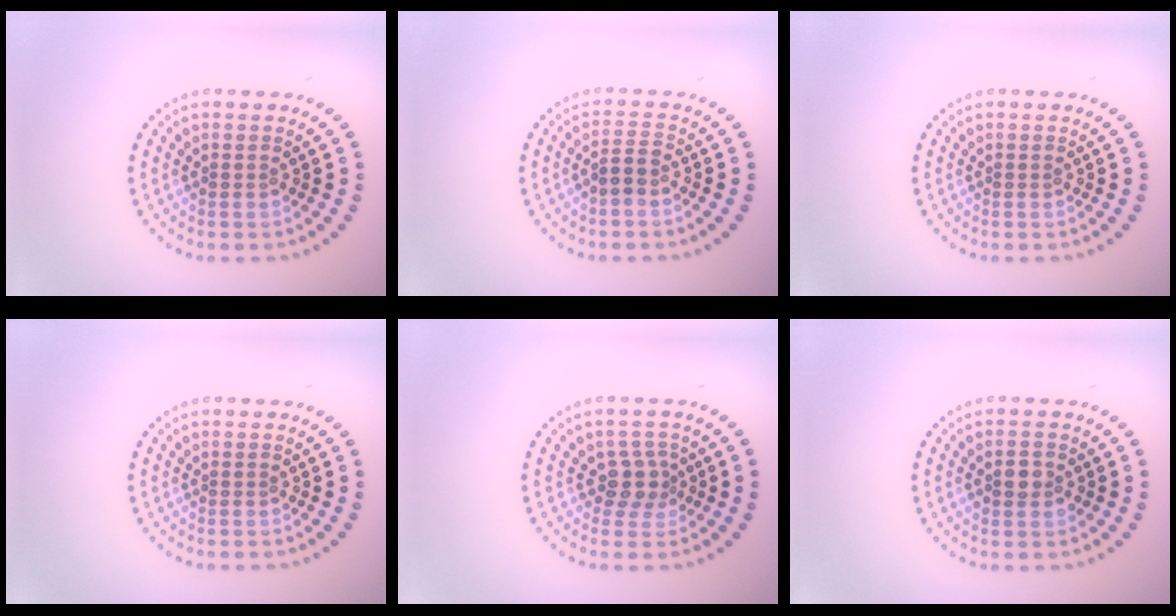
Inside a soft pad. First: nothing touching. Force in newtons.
{"total": 1.9, "press": 1.6, "slide": 1.1}
{"total": 0.0}
{"total": 0.0}
{"total": 2.3, "press": 1.9, "slide": 1.3}
{"total": 2.2, "press": 2.2, "slide": 0.2}